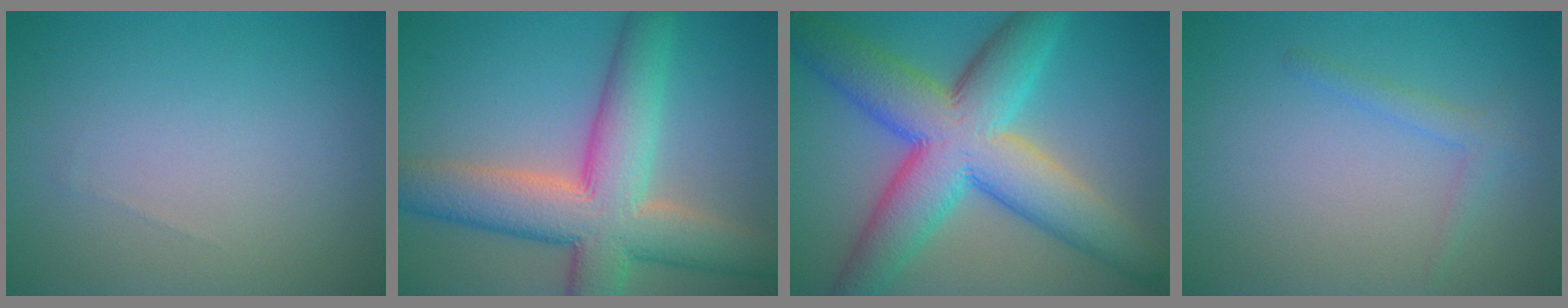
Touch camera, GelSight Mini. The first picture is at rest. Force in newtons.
{"total": 10.2, "press": 10.2, "slide": 0.8}
{"total": 12.0, "press": 12.0, "slide": 0.3}
{"total": 1.4, "press": 1.4, "slide": 0.1}